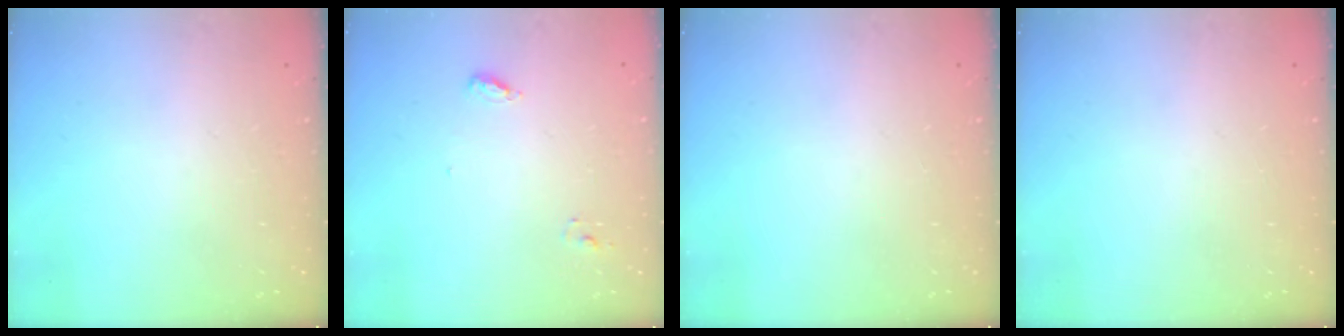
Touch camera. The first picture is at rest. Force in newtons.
{"total": 5.9, "press": 5.9, "slide": 0.3}
{"total": 0.0}
{"total": 0.0}